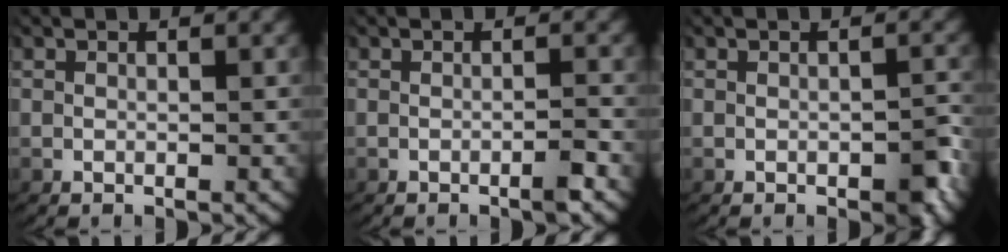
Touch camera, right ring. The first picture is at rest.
{"total": 1.2, "force": [-0.7, 0.1, 1.0], "torque": [-0.011, 0.006, -0.016]}
{"total": 1.8, "force": [-0.9, 0.7, 1.3], "torque": [-0.022, -0.001, -0.014]}